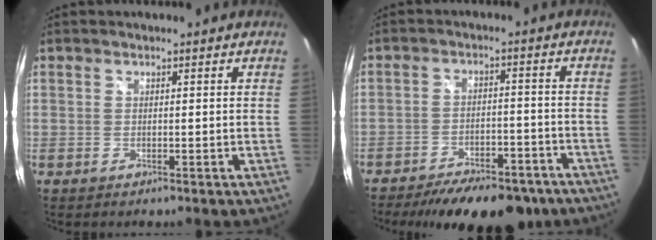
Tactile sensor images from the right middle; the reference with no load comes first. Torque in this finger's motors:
{"motor_torque": [1.07, -1.07, 0.25, 0.11]}